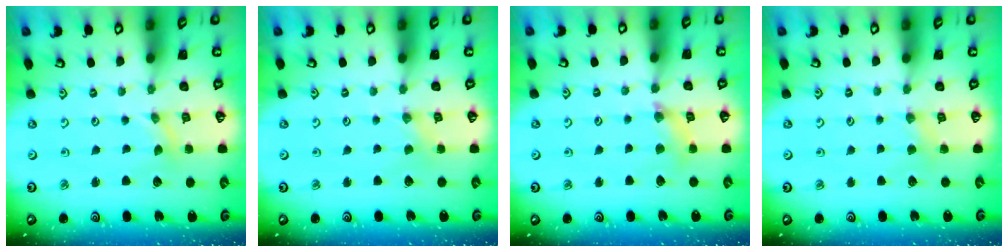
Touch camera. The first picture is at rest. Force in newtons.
{"total": 0.0}
{"total": 5.7, "press": 5.7, "slide": 0.6}
{"total": 2.9, "press": 2.9, "slide": 0.4}